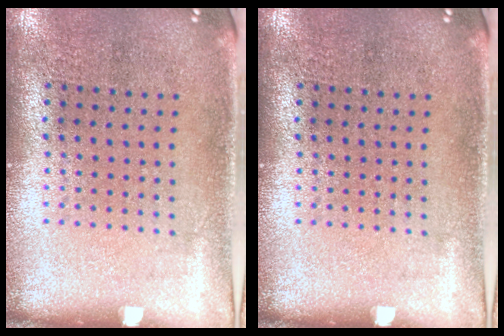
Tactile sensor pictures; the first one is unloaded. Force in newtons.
{"total": 0.0}